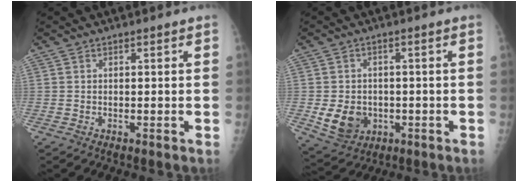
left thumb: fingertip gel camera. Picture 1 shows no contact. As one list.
[{"total": 8.0, "force": [-1.5, 6.6, 4.3], "torque": [-0.055, 0.001, -0.008]}]